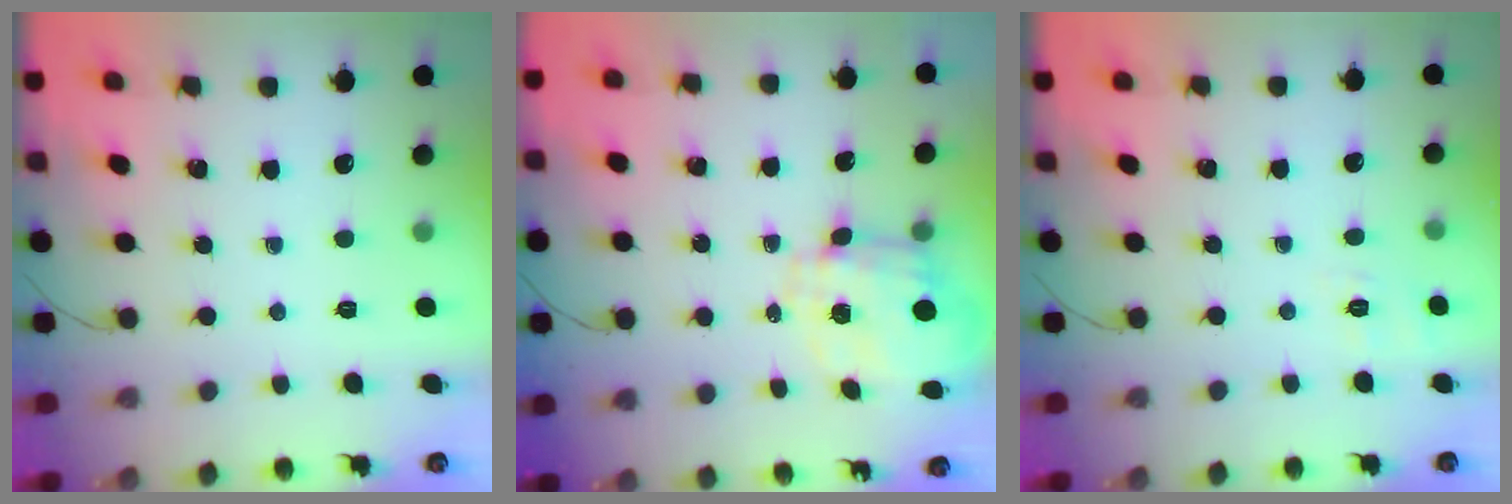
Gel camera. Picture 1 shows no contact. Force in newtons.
{"total": 3.5, "press": 3.2, "slide": 1.4}
{"total": 2.2, "press": 0.7, "slide": 2.1}